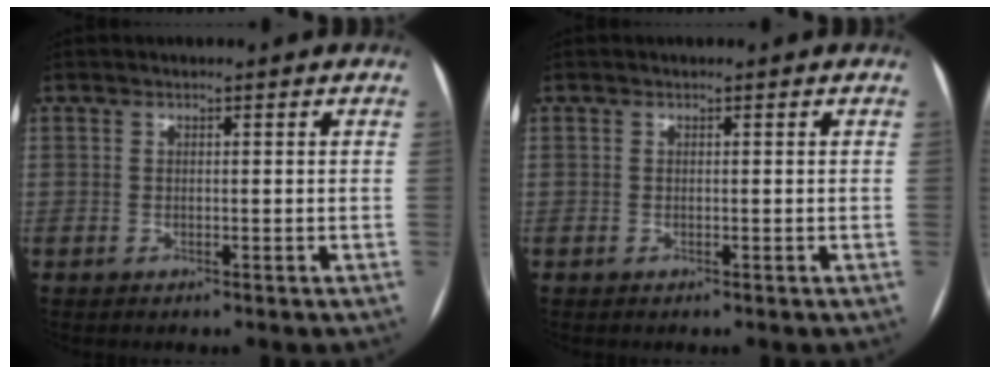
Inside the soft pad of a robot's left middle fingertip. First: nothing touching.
{"total": 0.0}